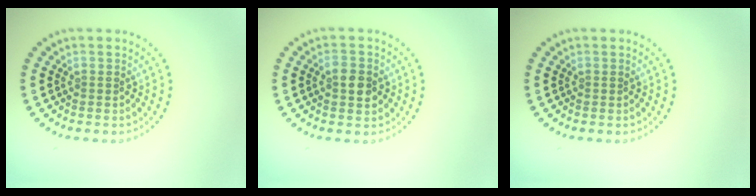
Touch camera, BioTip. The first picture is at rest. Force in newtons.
{"total": 2.6, "press": 2.6, "slide": 0.1}
{"total": 0.0}